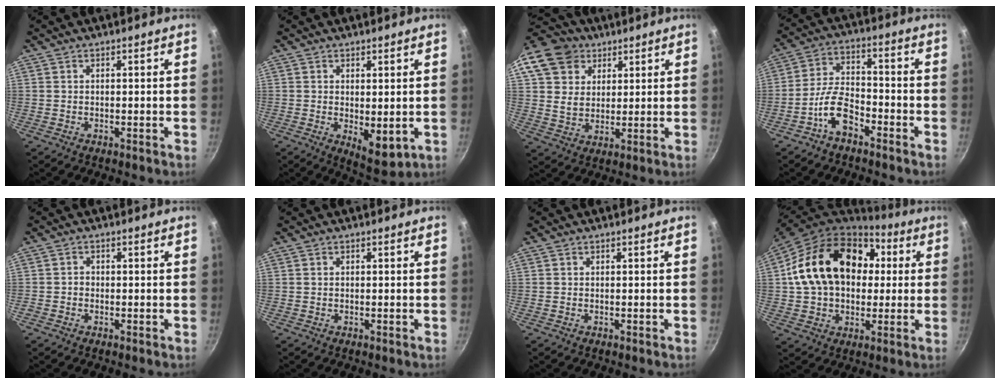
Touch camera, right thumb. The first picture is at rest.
{"total": 6.4, "force": [-0.2, 3.1, 5.6], "torque": [-0.068, -0.019, 0.006]}
{"total": 14.6, "force": [7.1, 11.3, 5.7], "torque": [-0.102, 0.000, 0.126]}
{"total": 8.2, "force": [-4.8, 4.1, 5.2], "torque": [-0.089, 0.045, -0.097]}
{"total": 1.2, "force": [-0.5, 1.0, 0.3], "torque": [-0.002, 0.004, -0.011]}
{"total": 0.0}
{"total": 0.0}
{"total": 22.9, "force": [4.2, 16.6, 15.3], "torque": [-0.245, 0.035, 0.067]}